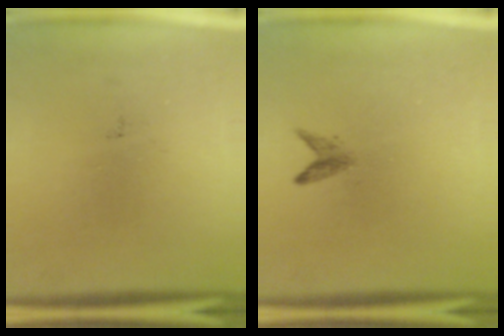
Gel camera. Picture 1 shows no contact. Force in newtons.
{"total": 1.3}